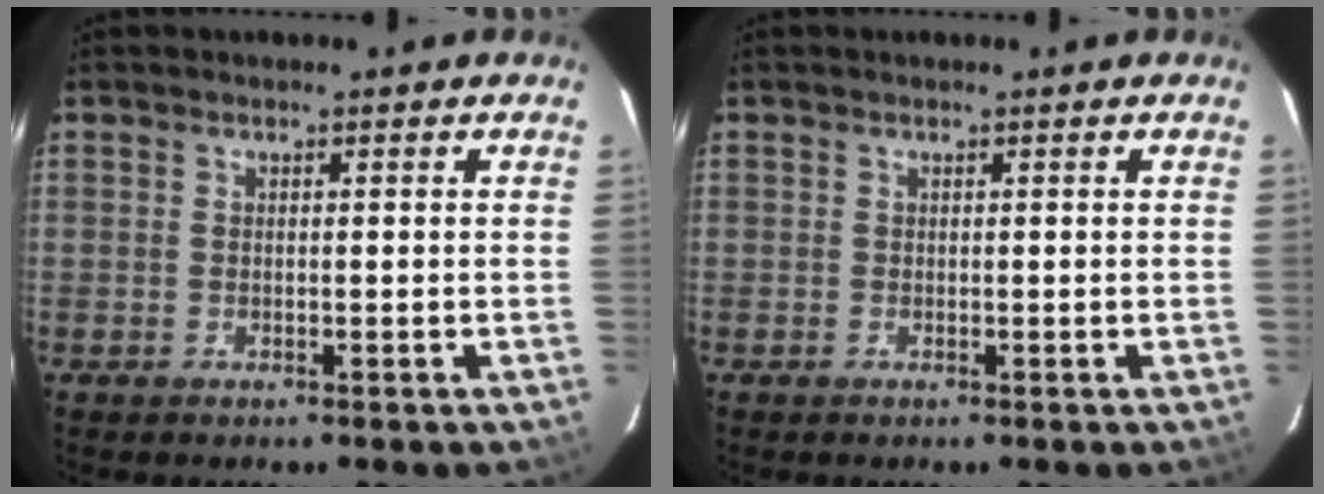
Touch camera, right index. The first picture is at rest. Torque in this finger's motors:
{"motor_torque": [0.05, 0.12, 0.01, -0.01]}